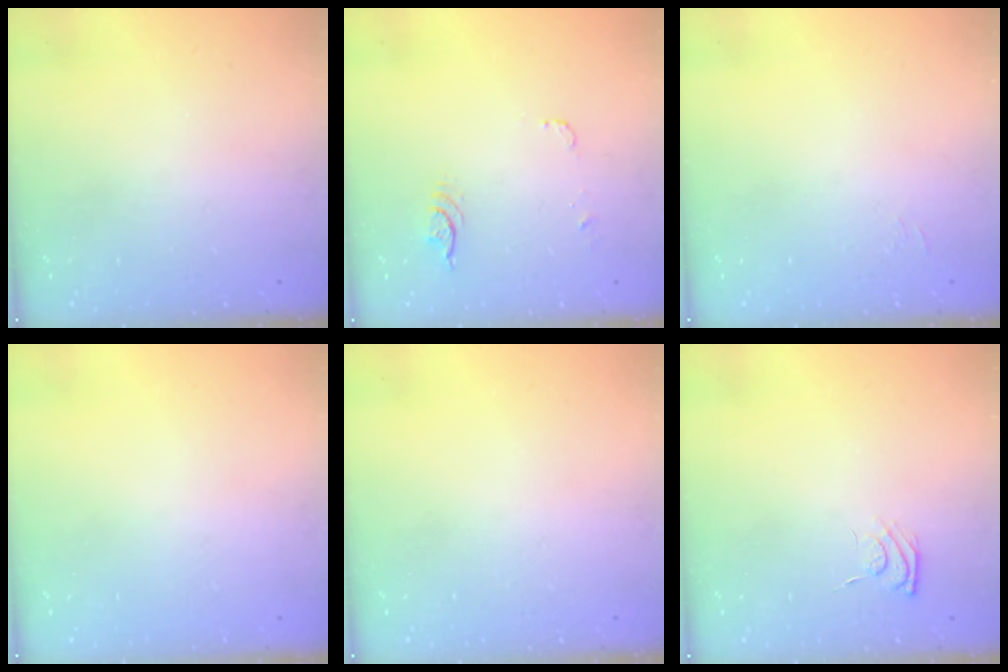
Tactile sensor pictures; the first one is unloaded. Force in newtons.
{"total": 14.3, "press": 5.9, "slide": 13.1}
{"total": 4.5, "press": 4.4, "slide": 0.9}
{"total": 0.0}
{"total": 0.0}
{"total": 4.9, "press": 4.7, "slide": 1.1}